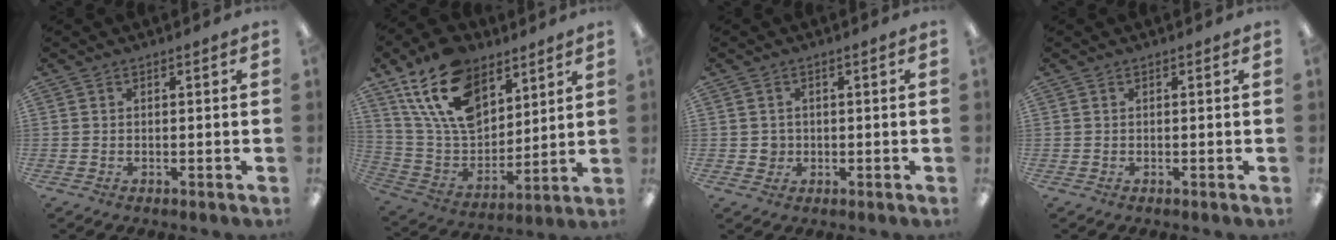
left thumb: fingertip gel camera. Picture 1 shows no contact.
{"total": 19.1, "force": [11.4, 11.5, 10.2], "torque": [-0.208, -0.045, 0.212]}
{"total": 2.1, "force": [-0.1, 2.0, 0.6], "torque": [-0.014, 0.004, -0.004]}
{"total": 0.0}